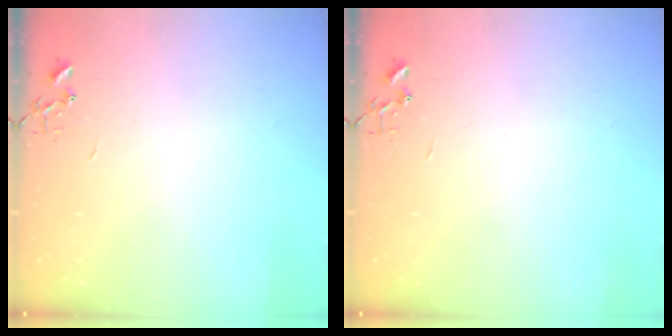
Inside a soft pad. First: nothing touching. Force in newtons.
{"total": 0.0}